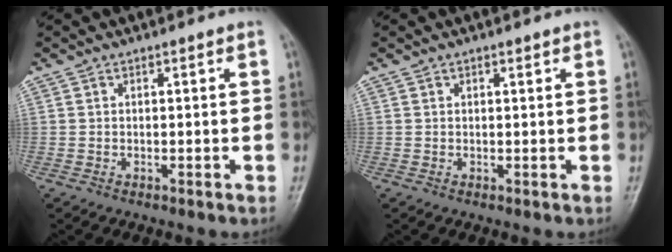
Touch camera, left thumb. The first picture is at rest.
{"total": 0.8, "force": [0.5, 0.4, 0.5], "torque": [-0.005, -0.001, 0.006]}